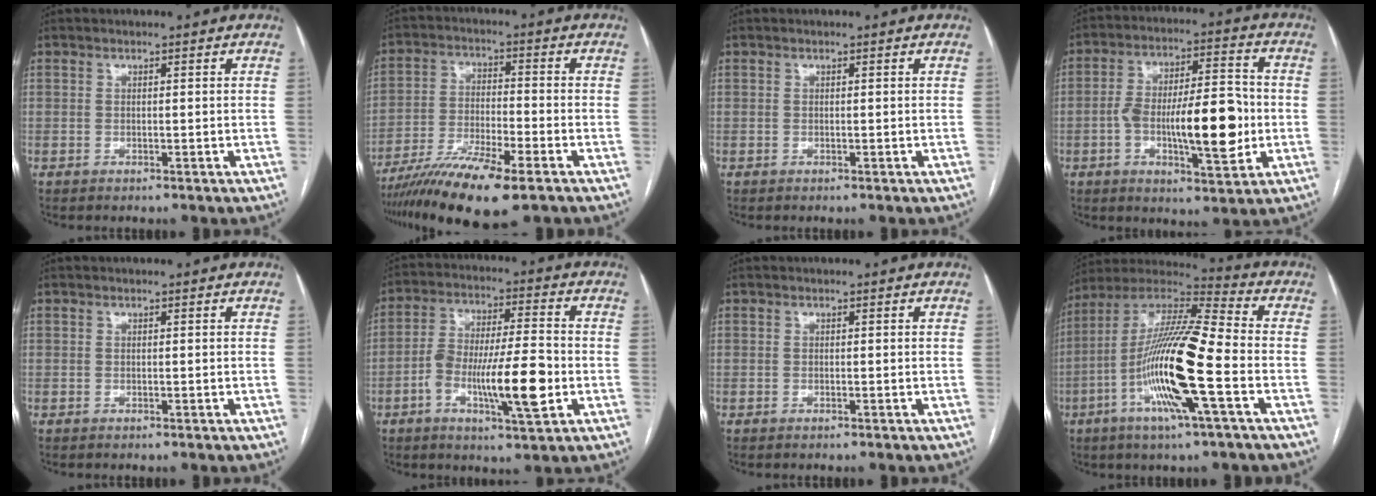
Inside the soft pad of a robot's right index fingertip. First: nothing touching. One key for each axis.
{"total": 13.0, "fx": -8.9, "fy": 1.6, "fz": 9.4, "tx": -0.172, "ty": -0.029, "tz": -0.156}
{"total": 0.0}
{"total": 15.1, "fx": -2.5, "fy": 4.2, "fz": 14.3, "tx": -0.237, "ty": 0.019, "tz": -0.034}
{"total": 0.0}
{"total": 13.1, "fx": -3.8, "fy": 2.3, "fz": 12.3, "tx": -0.224, "ty": 0.006, "tz": -0.061}
{"total": 0.0}
{"total": 18.9, "fx": -5.2, "fy": 1.0, "fz": 18.2, "tx": -0.361, "ty": -0.008, "tz": -0.102}